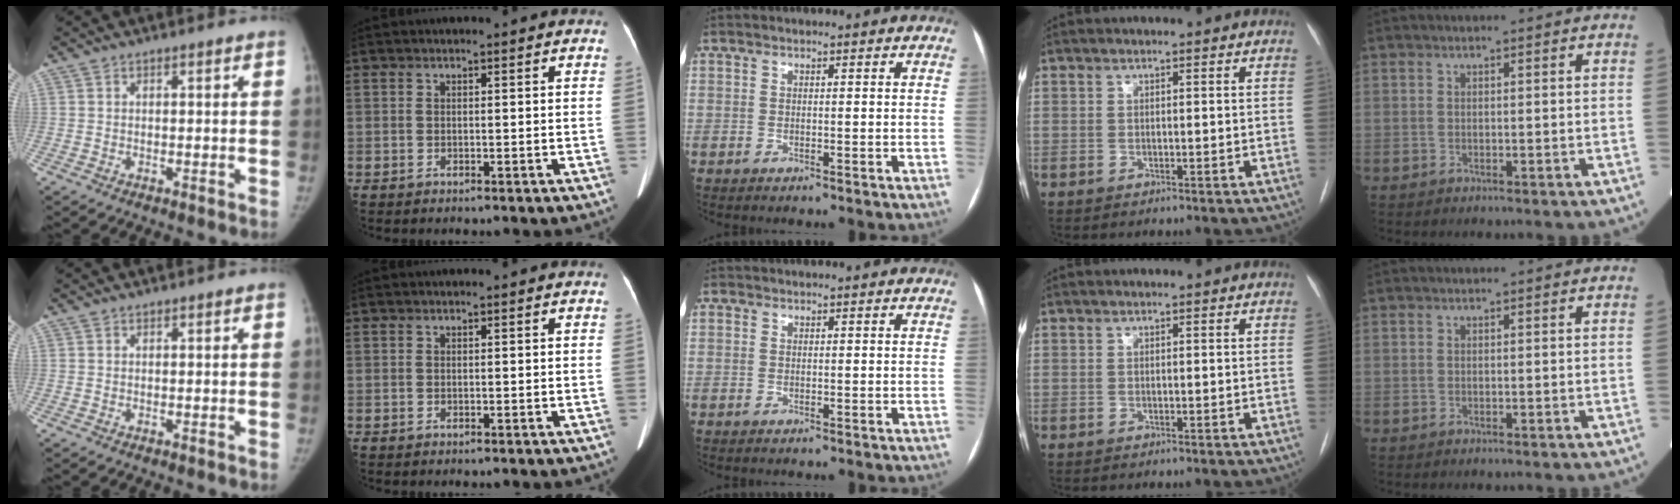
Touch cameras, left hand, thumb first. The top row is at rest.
{"middle": {"total": 2.7, "force": [-1.1, -2.0, -1.5], "torque": [0.040, -0.016, -0.020]}}